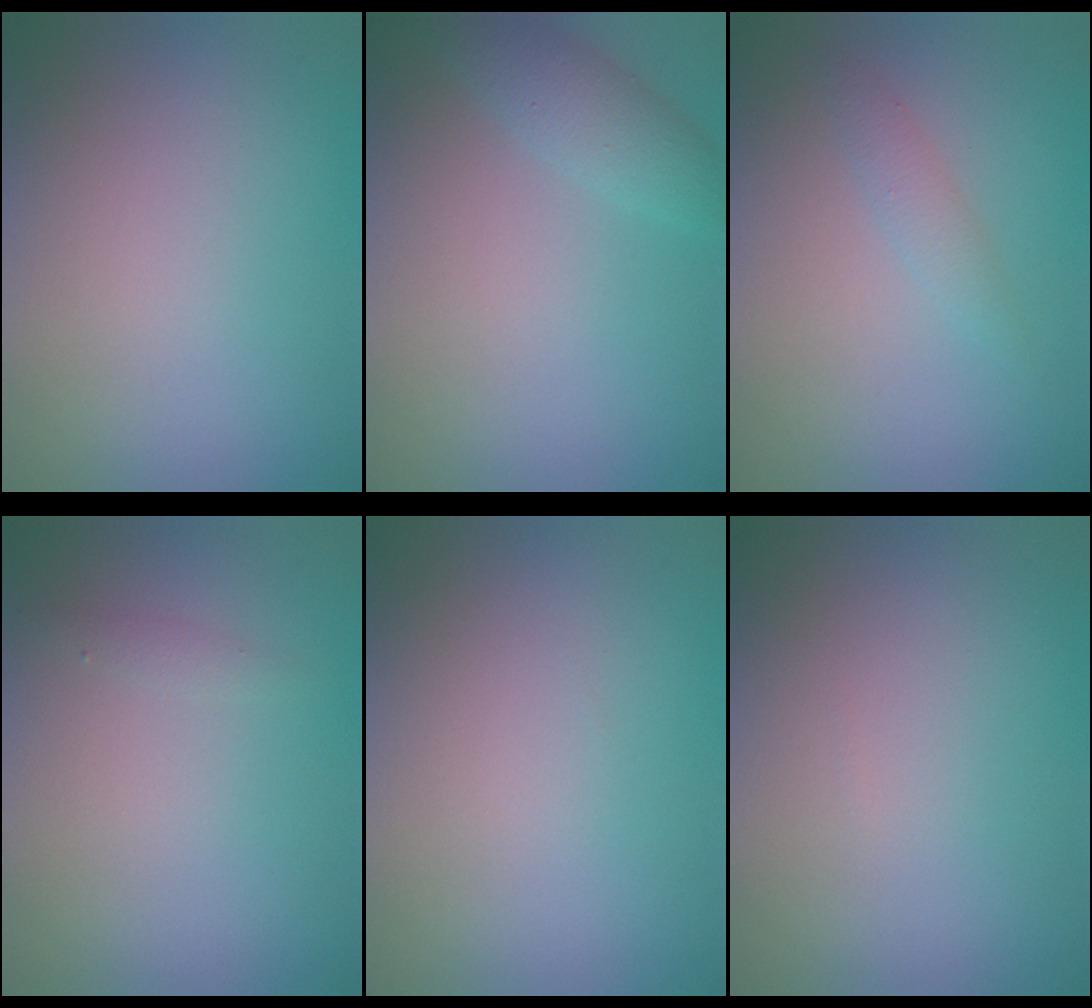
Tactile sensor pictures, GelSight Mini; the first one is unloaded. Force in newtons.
{"total": 2.6, "press": 2.6, "slide": 0.1}
{"total": 1.3, "press": 1.3, "slide": 0.0}
{"total": 0.6, "press": 0.6, "slide": 0.0}
{"total": 0.0}
{"total": 0.0}